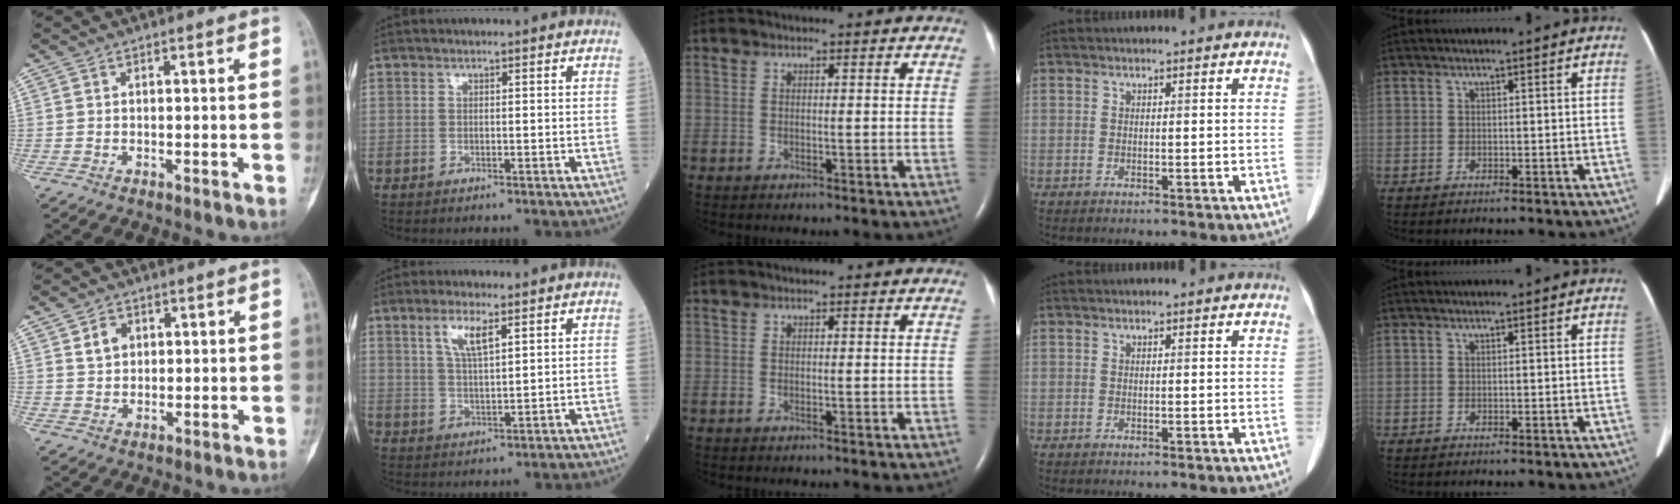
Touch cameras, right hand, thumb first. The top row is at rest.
{"thumb": {"total": 3.8, "force": [1.4, 3.0, 1.8], "torque": [-0.014, -0.005, 0.026]}, "index": {"total": 5.1, "force": [2.7, 1.0, 4.2], "torque": [-0.087, 0.001, 0.054]}}